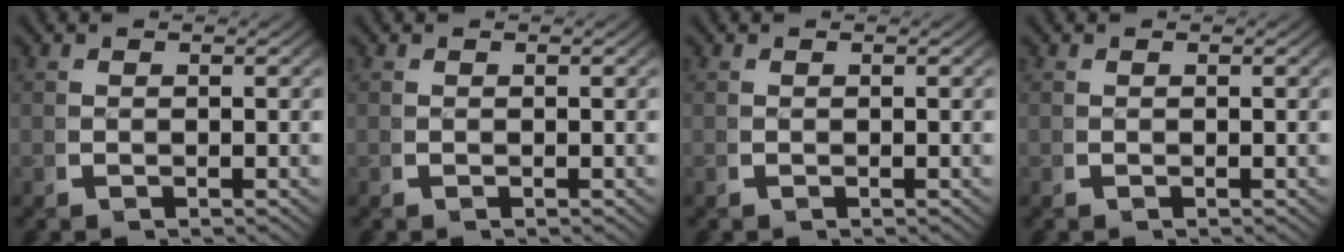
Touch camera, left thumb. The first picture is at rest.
{"total": 0.0}
{"total": 0.0}
{"total": 0.0}